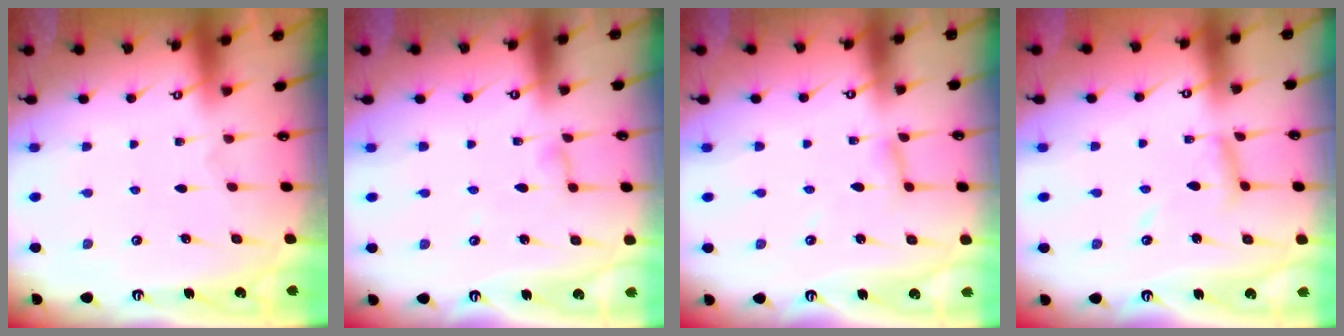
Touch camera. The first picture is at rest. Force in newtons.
{"total": 3.5, "press": 3.5, "slide": 0.3}
{"total": 2.8, "press": 2.8, "slide": 0.2}
{"total": 9.0, "press": 8.9, "slide": 0.6}